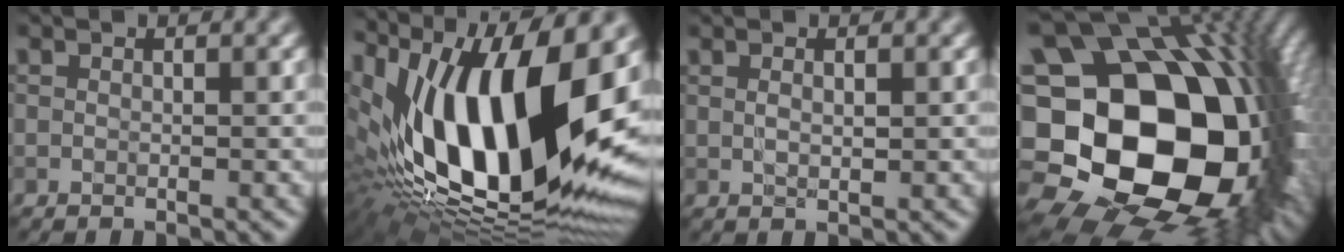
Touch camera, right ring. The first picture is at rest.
{"total": 20.1, "force": [1.3, 9.5, 17.7], "torque": [-0.316, 0.001, 0.010]}
{"total": 1.1, "force": [0.3, 0.3, 1.0], "torque": [-0.024, 0.000, 0.011]}
{"total": 22.2, "force": [-3.4, 16.4, 14.6], "torque": [-0.286, -0.027, -0.045]}